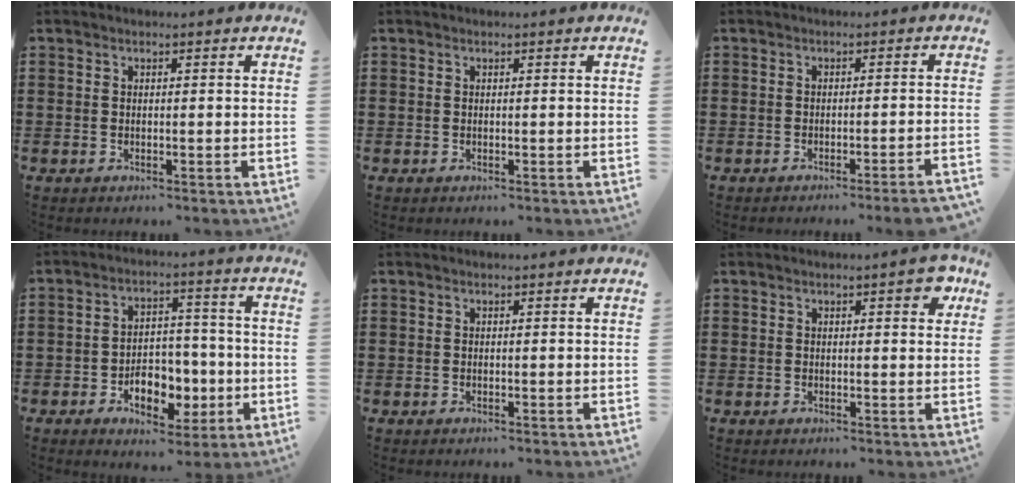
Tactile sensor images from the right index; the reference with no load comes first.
{"total": 0.0}
{"total": 2.1, "force": [-1.7, -0.4, 1.1], "torque": [-0.018, -0.002, -0.034]}
{"total": 8.2, "force": [-2.8, 5.5, 5.3], "torque": [-0.067, 0.013, -0.048]}
{"total": 0.0}
{"total": 3.0, "force": [1.5, 0.8, 2.5], "torque": [-0.028, -0.002, 0.018]}